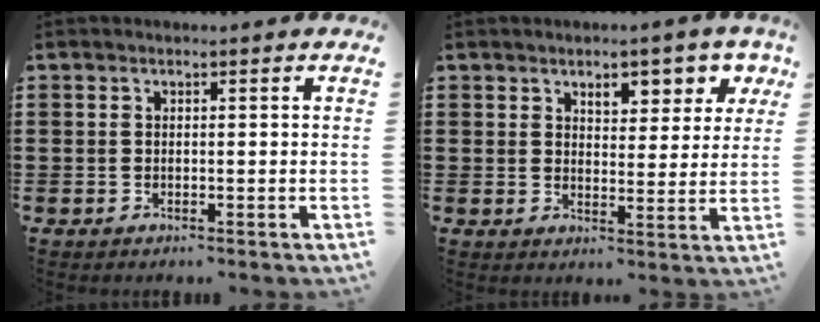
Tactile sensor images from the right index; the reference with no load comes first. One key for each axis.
{"total": 4.9, "fx": 3.3, "fy": 2.6, "fz": 2.6, "tx": -0.042, "ty": -0.006, "tz": 0.052}